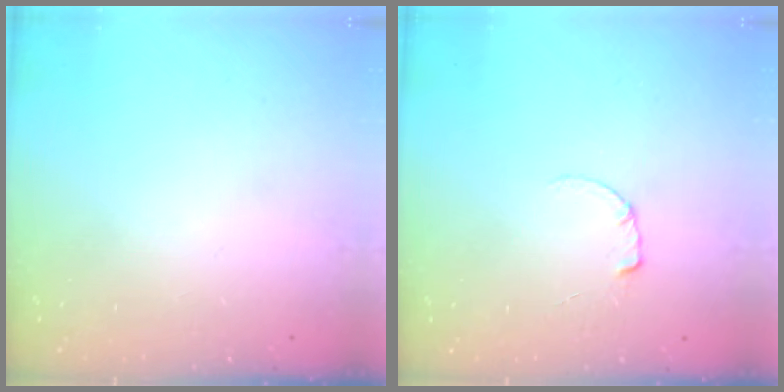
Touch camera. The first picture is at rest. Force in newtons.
{"total": 0.6, "press": 0.6, "slide": 0.1}